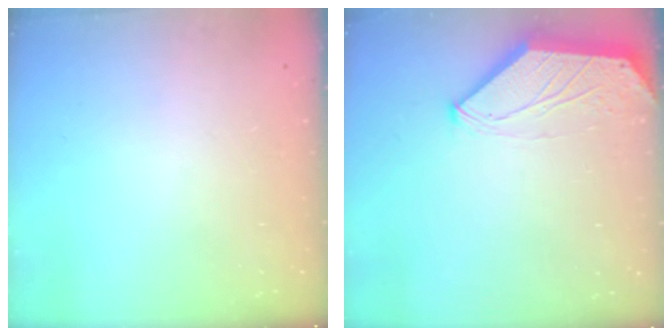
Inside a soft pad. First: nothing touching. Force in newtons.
{"total": 0.0}